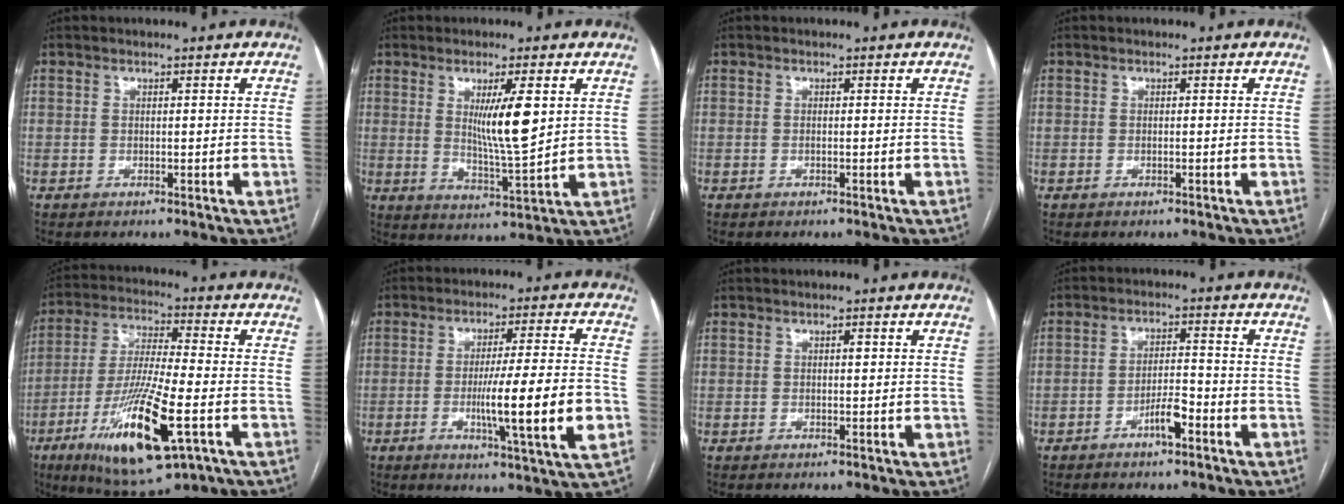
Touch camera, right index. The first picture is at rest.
{"total": 8.3, "force": [2.2, 0.6, 7.9], "torque": [-0.137, -0.017, 0.042]}
{"total": 0.0}
{"total": 0.0}
{"total": 17.3, "force": [-6.6, 2.6, 15.8], "torque": [-0.315, -0.030, -0.111]}
{"total": 12.9, "force": [-2.8, -0.5, 12.6], "torque": [-0.202, -0.015, -0.048]}
{"total": 0.7, "force": [0.2, 0.3, 0.6], "torque": [-0.009, 0.001, 0.002]}
{"total": 4.3, "force": [-2.5, 0.9, 3.4], "torque": [-0.061, 0.004, -0.045]}